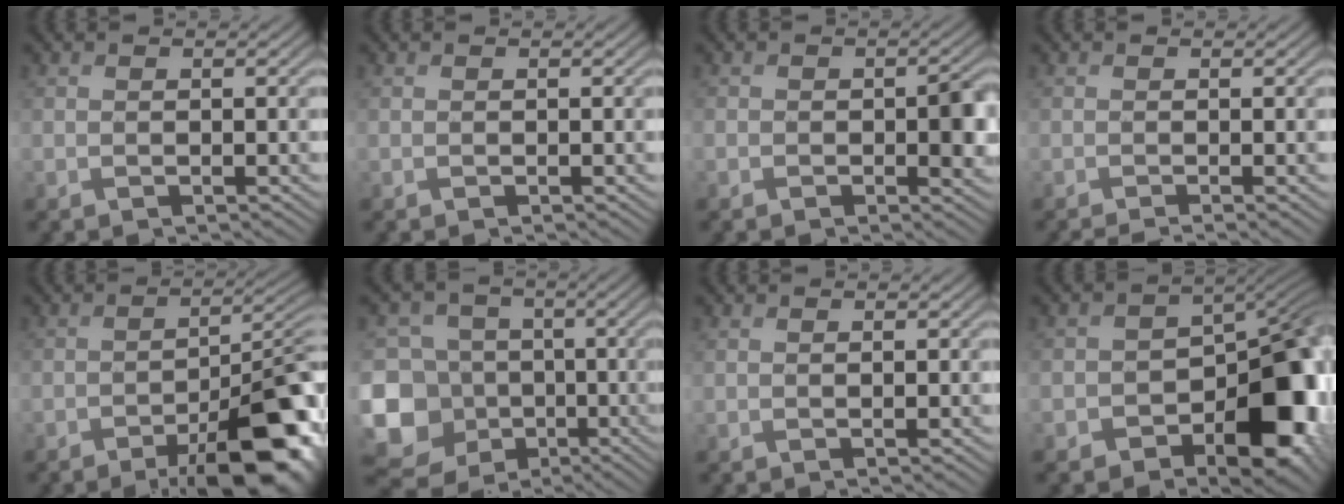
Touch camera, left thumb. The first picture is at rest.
{"total": 0.0}
{"total": 3.2, "force": [-0.6, 2.3, 2.2], "torque": [-0.036, -0.010, -0.011]}
{"total": 2.0, "force": [-1.1, 0.4, 1.6], "torque": [-0.018, -0.005, -0.025]}
{"total": 12.4, "force": [-6.2, 5.0, 9.5], "torque": [-0.116, -0.009, -0.087]}
{"total": 17.2, "force": [-4.8, 15.5, 5.8], "torque": [-0.208, 0.000, -0.095]}
{"total": 0.7, "force": [0.4, 0.1, 0.6], "torque": [-0.010, 0.000, 0.007]}
{"total": 16.6, "force": [-6.6, 11.1, 10.4], "torque": [-0.126, -0.029, -0.092]}